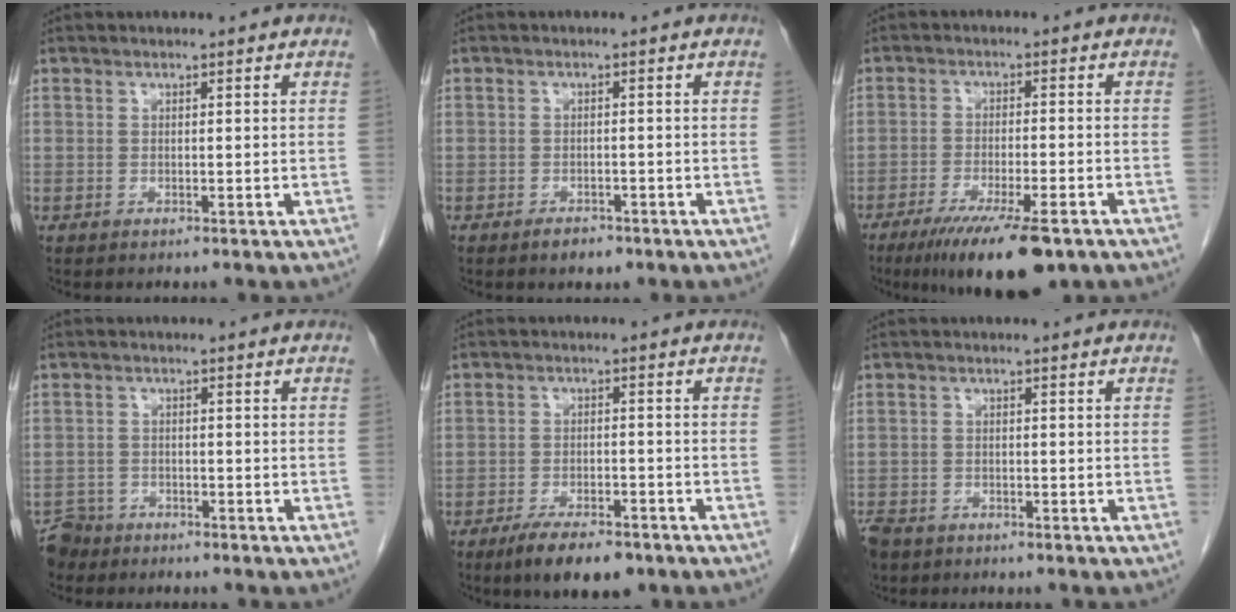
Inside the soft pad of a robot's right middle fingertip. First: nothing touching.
{"total": 2.1, "force": [-1.5, 1.1, 1.0], "torque": [-0.017, 0.002, -0.017]}
{"total": 12.3, "force": [-8.3, 2.2, 8.8], "torque": [-0.137, -0.025, -0.129]}
{"total": 5.7, "force": [-5.3, 2.0, 0.0], "torque": [0.003, -0.007, -0.103]}
{"total": 7.9, "force": [-5.7, 2.6, 4.8], "torque": [-0.078, -0.007, -0.091]}
{"total": 6.9, "force": [-4.7, 4.3, 2.5], "torque": [-0.068, -0.008, -0.082]}